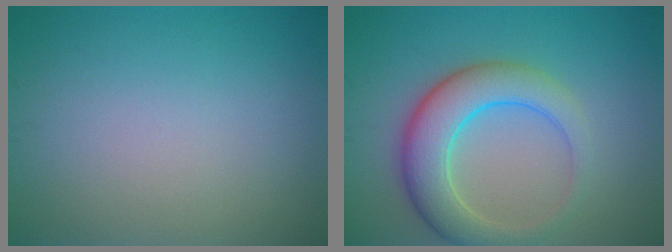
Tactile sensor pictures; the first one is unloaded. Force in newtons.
{"total": 6.4, "press": 6.4, "slide": 0.3}